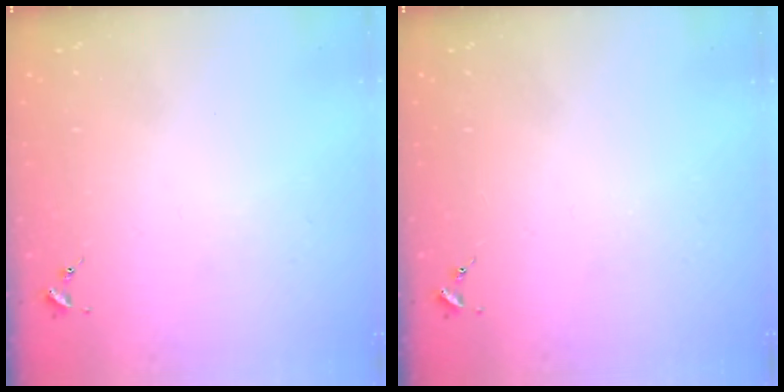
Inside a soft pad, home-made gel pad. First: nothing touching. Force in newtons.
{"total": 0.0}